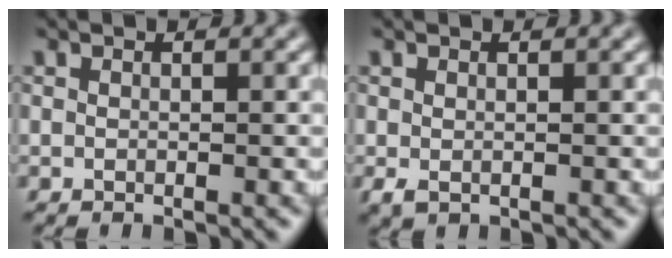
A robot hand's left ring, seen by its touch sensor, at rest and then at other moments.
{"total": 0.9, "force": [-0.3, 0.6, 0.6], "torque": [-0.016, -0.007, -0.002]}